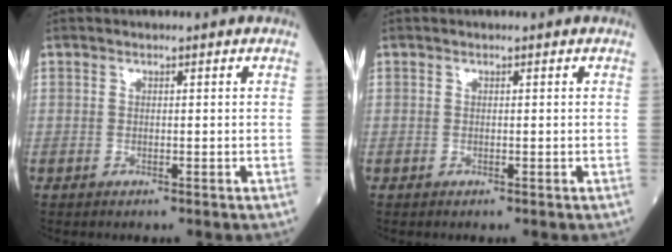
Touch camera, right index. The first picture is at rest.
{"total": 0.0}